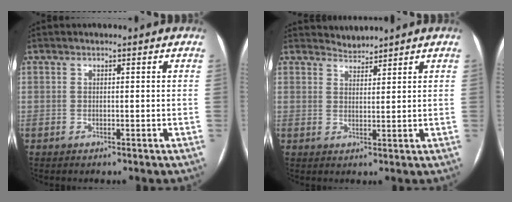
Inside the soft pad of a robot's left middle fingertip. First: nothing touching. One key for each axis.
{"total": 2.2, "fx": 2.1, "fy": 0.0, "fz": -0.6, "tx": 0.003, "ty": 0.002, "tz": 0.043}